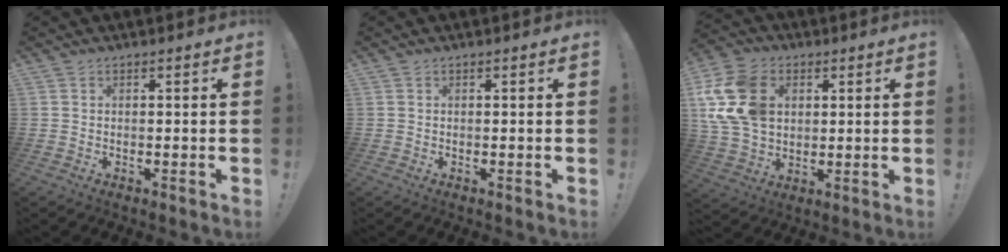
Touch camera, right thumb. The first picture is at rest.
{"total": 0.0}
{"total": 18.3, "force": [4.9, 13.9, 10.8], "torque": [-0.206, -0.012, 0.097]}